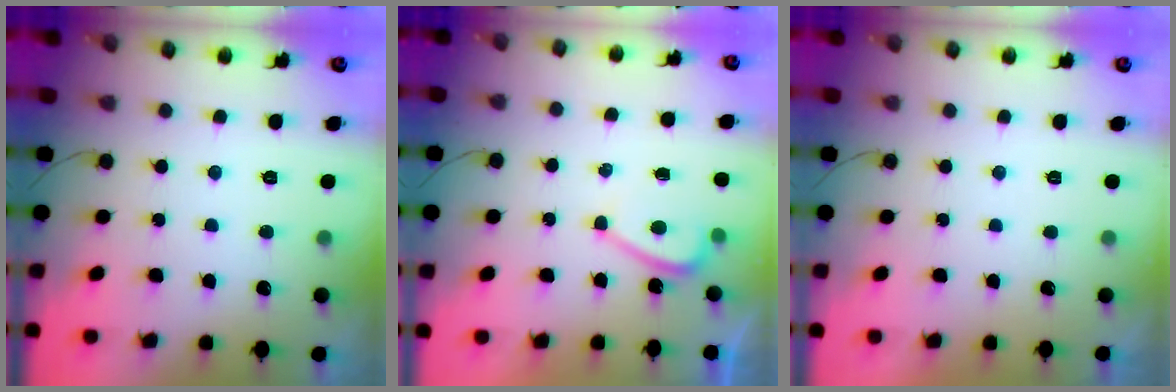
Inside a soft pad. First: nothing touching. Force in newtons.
{"total": 4.3, "press": 3.7, "slide": 2.2}
{"total": 2.2, "press": 2.2, "slide": 0.3}